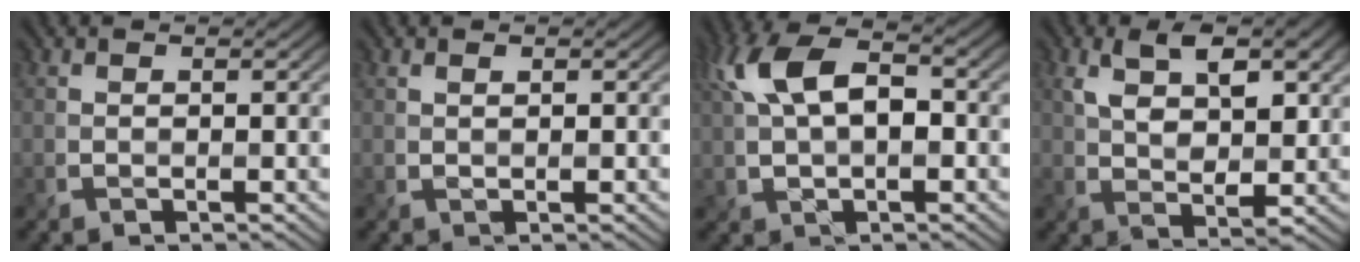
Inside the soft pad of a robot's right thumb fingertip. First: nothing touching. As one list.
[{"total": 0.7, "force": [0.4, 0.1, 0.5], "torque": [-0.011, 0.000, 0.010]}, {"total": 10.1, "force": [1.9, 5.4, 8.4], "torque": [-0.185, 0.019, 0.027]}, {"total": 7.7, "force": [2.8, 3.9, 6.0], "torque": [-0.106, -0.004, 0.046]}]